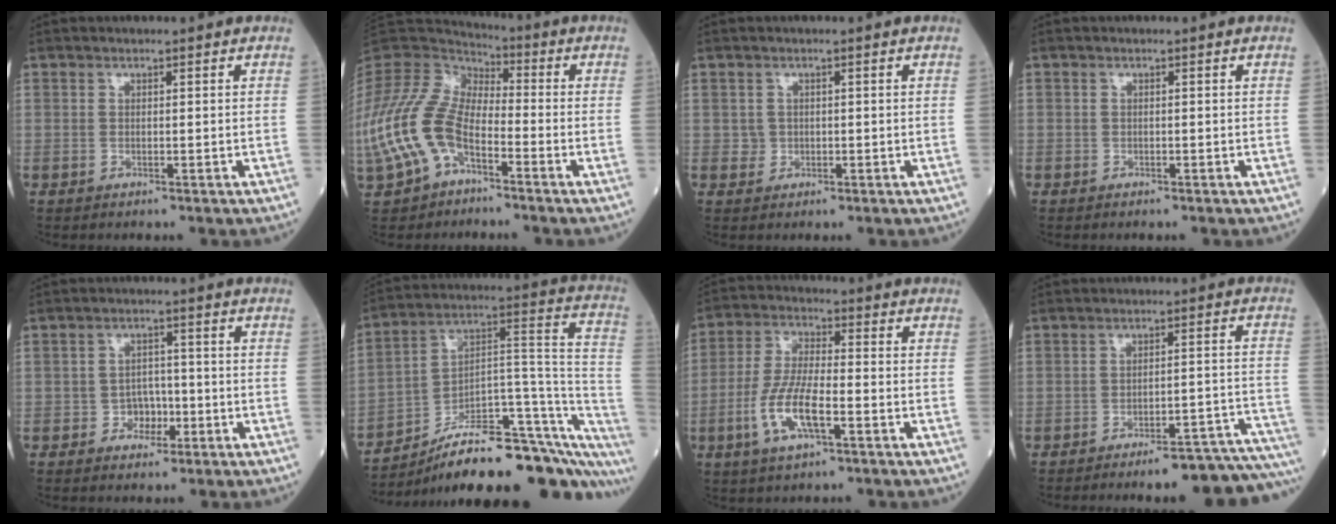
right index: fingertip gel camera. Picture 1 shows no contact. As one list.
[{"total": 13.9, "force": [-5.2, 8.1, 10.0], "torque": [-0.234, 0.012, -0.106]}, {"total": 1.2, "force": [-0.1, 1.2, 0.1], "torque": [0.003, 0.004, -0.001]}, {"total": 0.8, "force": [-0.5, 0.6, -0.1], "torque": [-0.005, 0.006, -0.012]}, {"total": 3.5, "force": [-1.4, 2.8, 1.7], "torque": [-0.019, 0.008, -0.023]}, {"total": 26.6, "force": [-20.7, 5.8, 15.8], "torque": [-0.137, 0.036, -0.302]}, {"total": 9.1, "force": [-3.4, 2.4, 8.1], "torque": [-0.172, -0.002, -0.066]}, {"total": 15.1, "force": [-13.9, 0.0, 6.0], "torque": [-0.018, 0.025, -0.174]}]